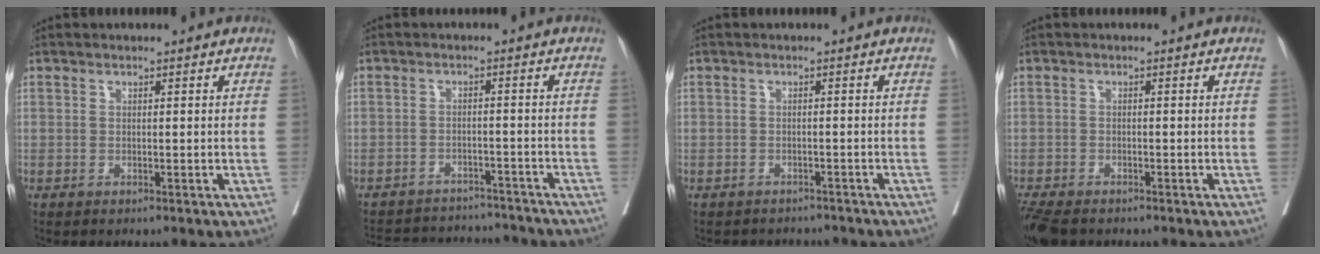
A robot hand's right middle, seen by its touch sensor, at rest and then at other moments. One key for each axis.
{"total": 14.1, "fx": -13.2, "fy": 4.1, "fz": 2.7, "tx": -0.048, "ty": 0.016, "tz": -0.170}
{"total": 4.9, "fx": -4.5, "fy": 1.8, "fz": -0.1, "tx": 0.007, "ty": 0.001, "tz": -0.055}
{"total": 6.6, "fx": -5.3, "fy": 2.4, "fz": 3.2, "tx": -0.064, "ty": -0.014, "tz": -0.090}